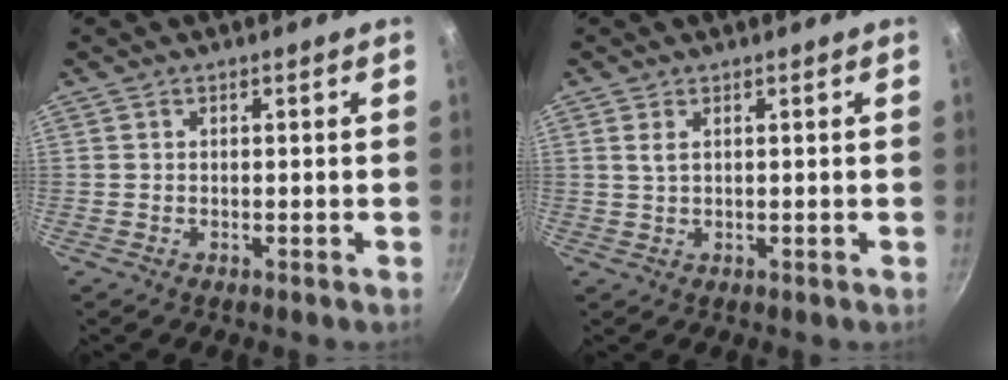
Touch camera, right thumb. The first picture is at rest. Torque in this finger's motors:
{"motor_torque": [-0.57, -0.29, -0.81, 0.12, -0.19]}